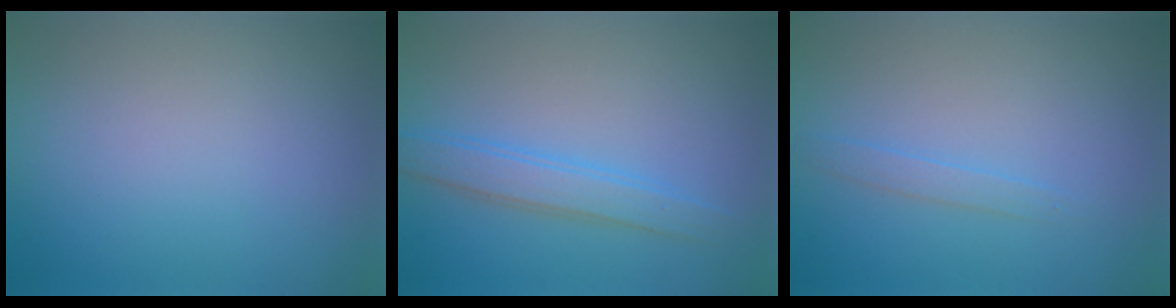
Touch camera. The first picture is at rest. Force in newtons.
{"total": 3.0, "press": 2.9, "slide": 0.2}
{"total": 1.1, "press": 1.1, "slide": 0.2}